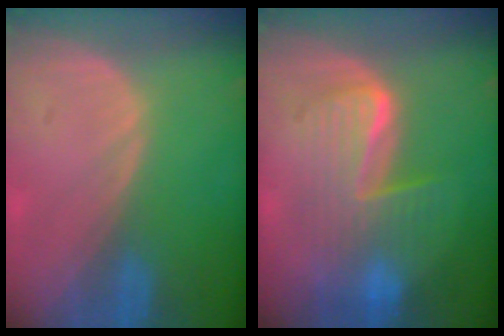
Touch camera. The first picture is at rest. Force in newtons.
{"total": 7.6, "press": 7.6, "slide": 0.3}